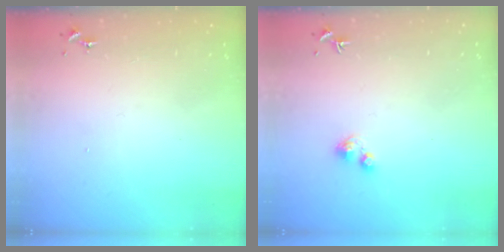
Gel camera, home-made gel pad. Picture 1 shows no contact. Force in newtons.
{"total": 2.7, "press": 2.7, "slide": 0.4}